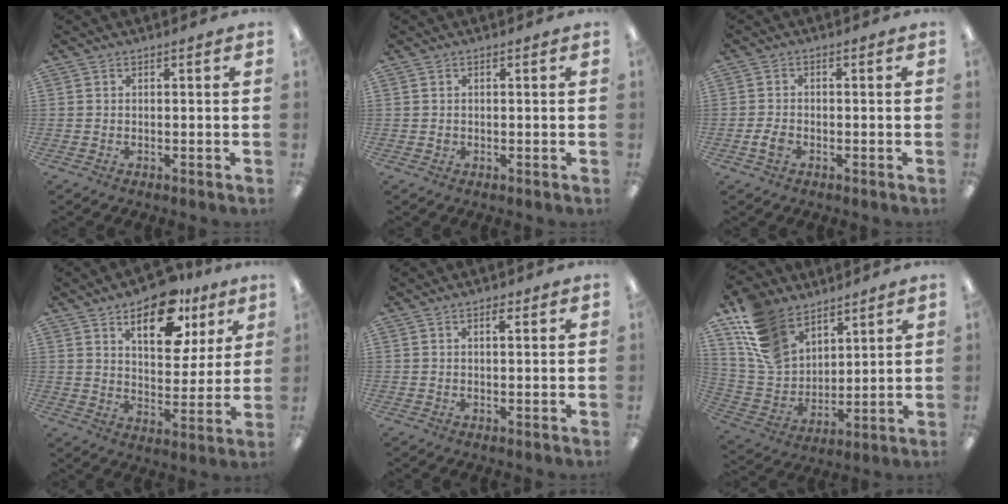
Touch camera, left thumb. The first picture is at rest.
{"total": 0.7, "force": [0.1, 0.7, 0.2], "torque": [-0.005, 0.006, 0.000]}
{"total": 2.8, "force": [-1.0, 1.8, 1.9], "torque": [-0.040, 0.002, -0.019]}
{"total": 16.0, "force": [9.6, 7.9, 10.0], "torque": [-0.129, -0.037, 0.159]}
{"total": 1.8, "force": [1.1, 0.7, 1.3], "torque": [-0.012, -0.005, 0.016]}
{"total": 15.3, "force": [10.3, 9.8, 5.6], "torque": [-0.131, -0.047, 0.207]}